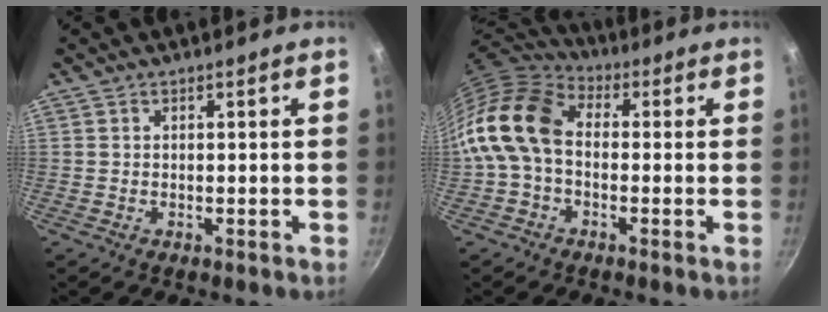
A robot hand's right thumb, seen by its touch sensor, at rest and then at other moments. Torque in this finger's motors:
{"motor_torque": [2.09, 2.77, 1.82, -0.35, 0.24]}